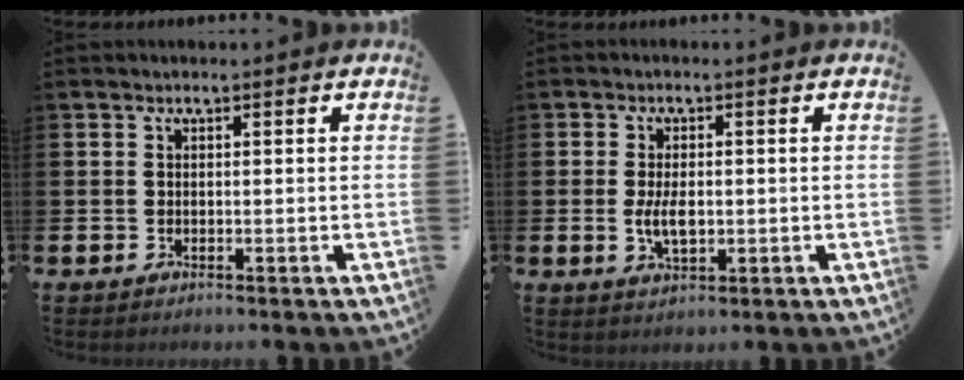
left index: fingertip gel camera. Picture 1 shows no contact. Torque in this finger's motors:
{"motor_torque": [1.15, 0.22, 0.65, 0.09]}